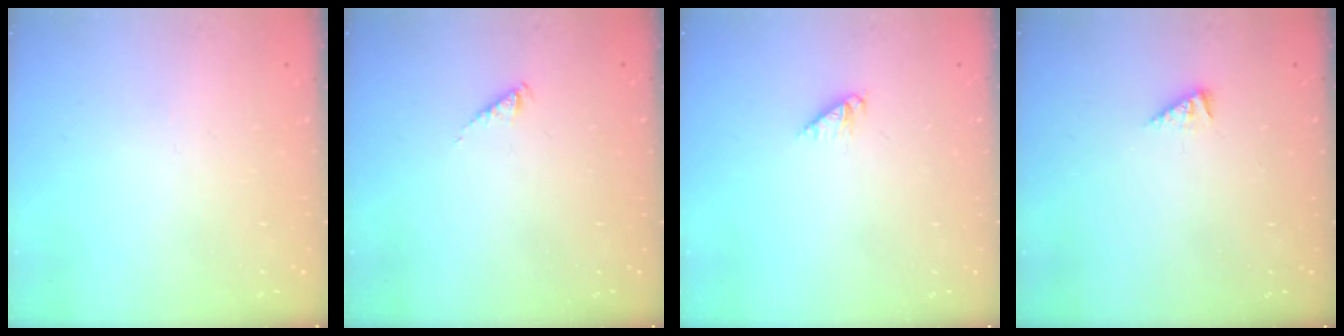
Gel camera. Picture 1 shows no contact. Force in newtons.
{"total": 2.4, "press": 2.4, "slide": 0.3}
{"total": 2.7, "press": 2.7, "slide": 0.4}
{"total": 1.8, "press": 1.8, "slide": 0.4}